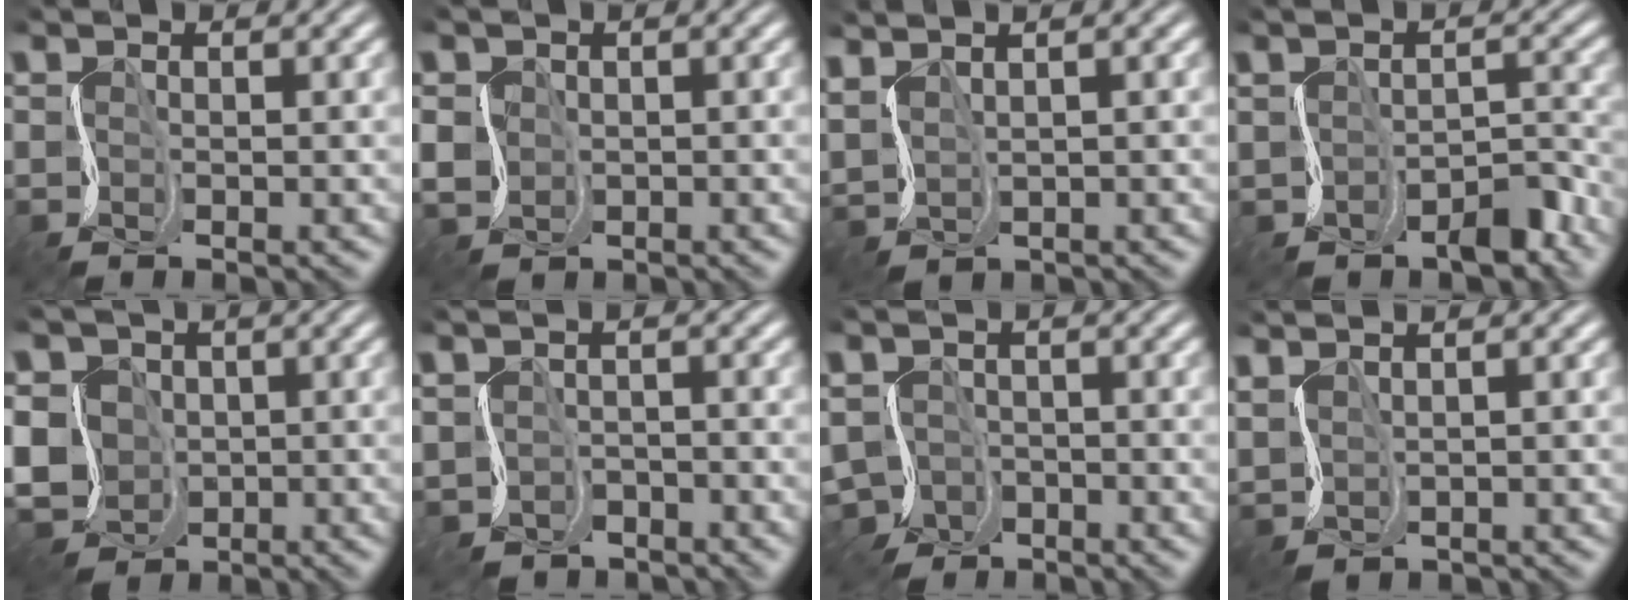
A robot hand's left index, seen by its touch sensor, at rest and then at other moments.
{"total": 2.1, "force": [-0.2, 1.9, 0.8], "torque": [-0.030, -0.001, -0.002]}
{"total": 3.6, "force": [2.5, 1.3, 2.2], "torque": [-0.073, 0.017, 0.050]}
{"total": 4.4, "force": [-2.6, 2.1, 2.9], "torque": [-0.036, -0.005, -0.043]}
{"total": 10.0, "force": [-2.3, 8.3, 5.1], "torque": [-0.089, -0.001, -0.083]}
{"total": 2.8, "force": [-1.8, 1.6, 1.5], "torque": [-0.027, -0.010, -0.035]}
{"total": 4.5, "force": [-2.5, 2.8, 2.5], "torque": [-0.048, -0.008, -0.053]}
{"total": 2.7, "force": [2.1, 0.7, 1.5], "torque": [-0.051, 0.012, 0.040]}